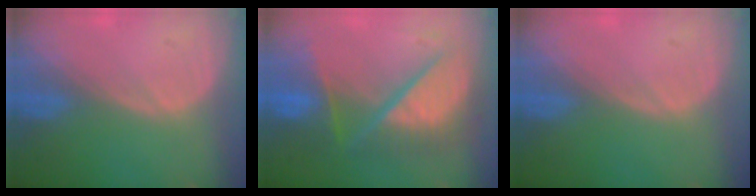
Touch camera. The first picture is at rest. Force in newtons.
{"total": 11.0, "press": 11.0, "slide": 1.3}
{"total": 0.0}